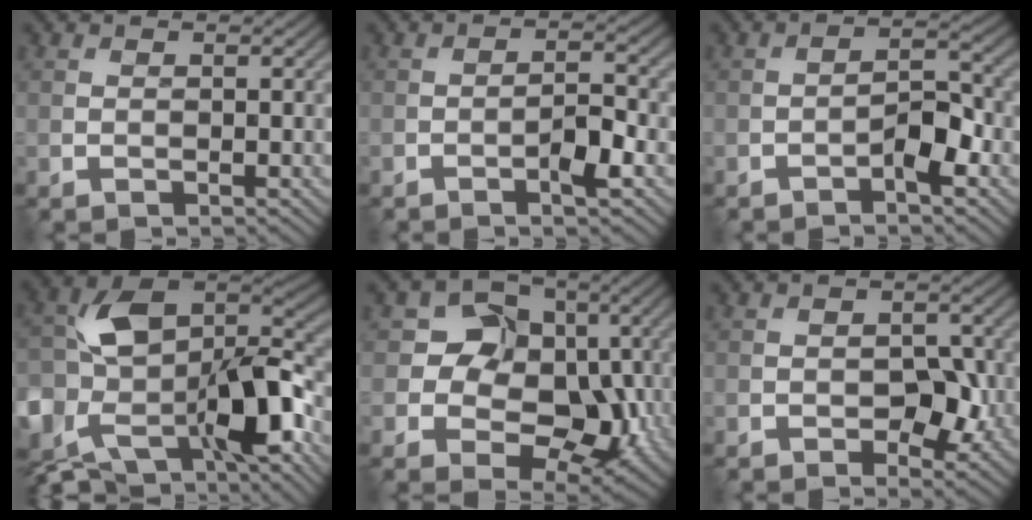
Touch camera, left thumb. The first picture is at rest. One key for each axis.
{"total": 3.5, "fx": -1.8, "fy": 0.9, "fz": 2.9, "tx": -0.050, "ty": 0.007, "tz": -0.037}
{"total": 4.1, "fx": -2.1, "fy": 1.4, "fz": 3.2, "tx": -0.051, "ty": 0.012, "tz": -0.042}
{"total": 16.3, "fx": -5.0, "fy": 10.5, "fz": 11.4, "tx": -0.214, "ty": -0.027, "tz": -0.075}
{"total": 10.8, "fx": -0.7, "fy": 8.7, "fz": 6.3, "tx": -0.094, "ty": -0.009, "tz": -0.026}
{"total": 4.8, "fx": -1.5, "fy": 3.0, "fz": 3.5, "tx": -0.043, "ty": -0.004, "tz": -0.025}